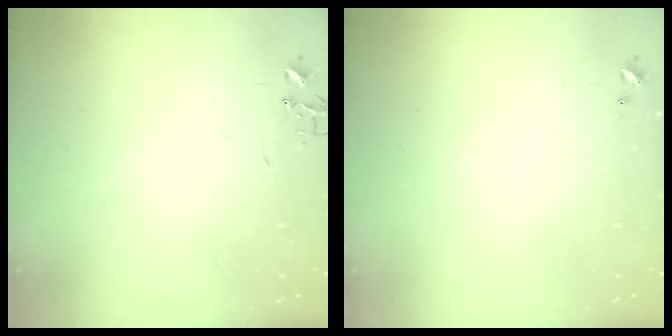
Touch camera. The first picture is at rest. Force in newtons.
{"total": 0.0}